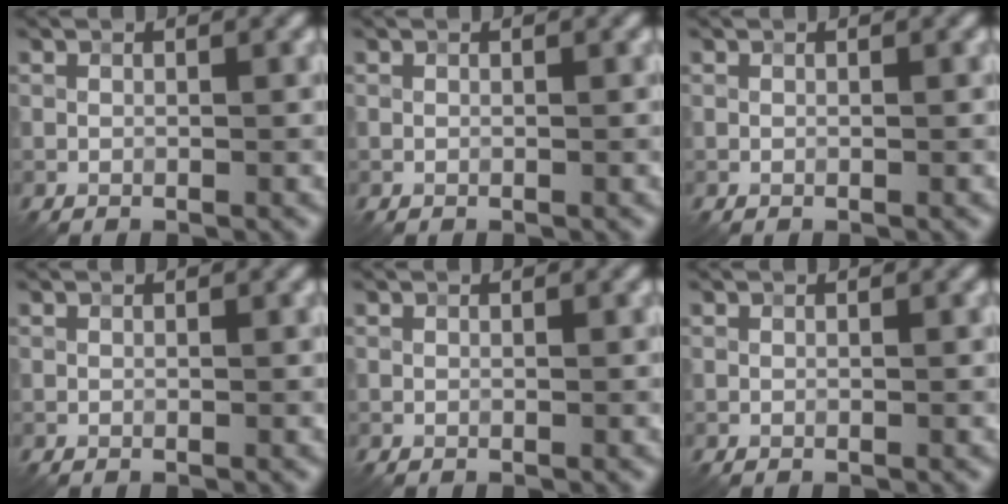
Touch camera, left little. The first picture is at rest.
{"total": 0.0}
{"total": 0.0}
{"total": 0.0}
{"total": 0.0}
{"total": 0.0}